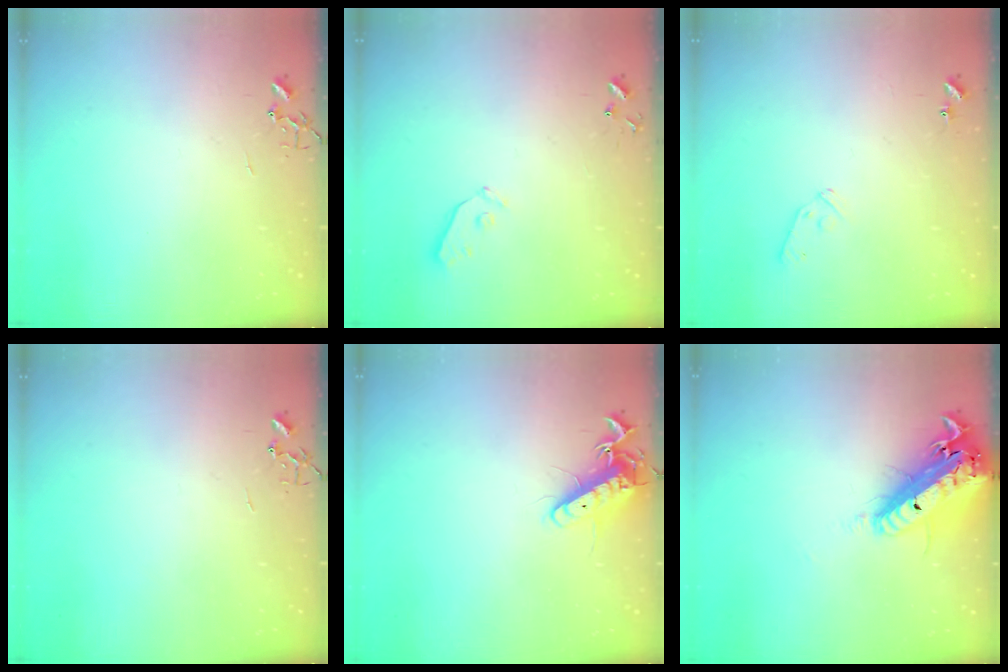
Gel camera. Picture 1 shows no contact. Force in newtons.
{"total": 4.0, "press": 4.0, "slide": 0.2}
{"total": 8.0, "press": 7.9, "slide": 0.7}
{"total": 0.0}
{"total": 12.7, "press": 12.6, "slide": 1.5}
{"total": 21.6, "press": 21.0, "slide": 5.0}